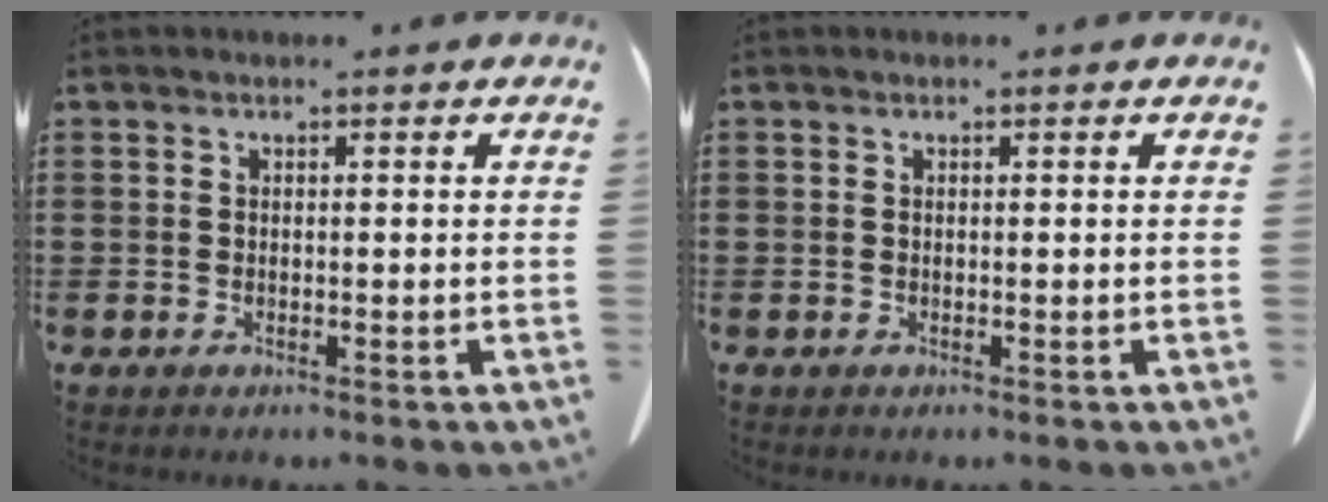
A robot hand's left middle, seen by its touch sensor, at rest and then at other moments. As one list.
[{"total": 0.0}]